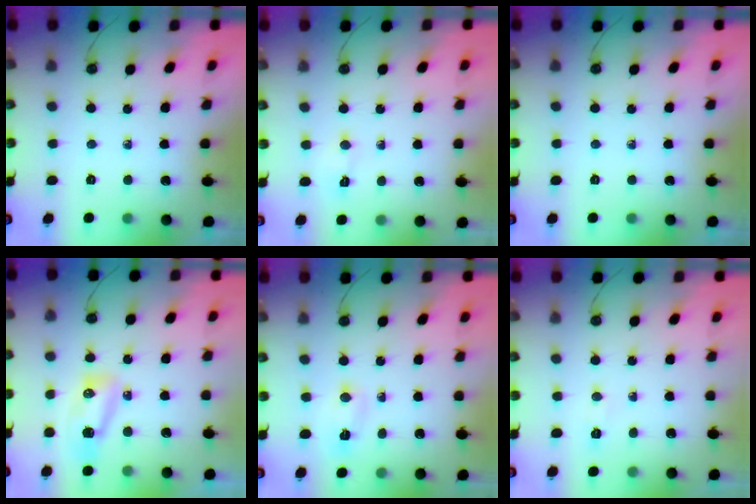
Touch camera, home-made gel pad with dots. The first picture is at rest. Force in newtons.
{"total": 2.6, "press": 2.6, "slide": 0.6}
{"total": 0.0}
{"total": 16.3, "press": 10.8, "slide": 12.2}
{"total": 16.7, "press": 5.5, "slide": 15.8}
{"total": 3.9, "press": 3.9, "slide": 0.5}